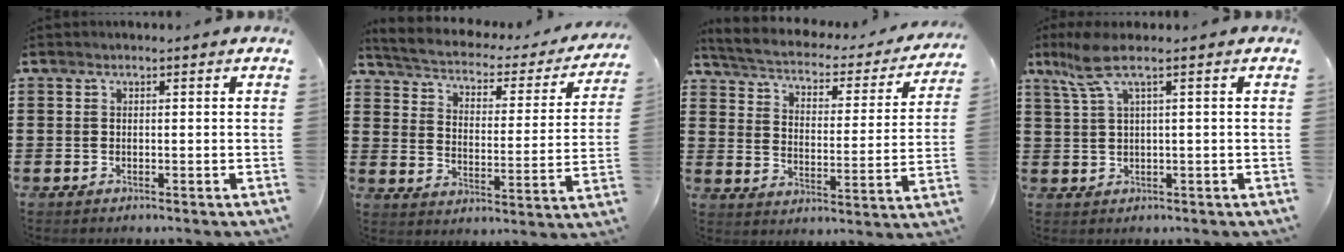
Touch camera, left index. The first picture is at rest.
{"total": 2.4, "force": [2.0, 0.9, 1.0], "torque": [-0.036, -0.020, 0.024]}
{"total": 2.4, "force": [2.0, 0.8, 1.1], "torque": [-0.038, -0.023, 0.025]}
{"total": 4.8, "force": [1.7, 0.5, 4.4], "torque": [-0.105, -0.003, 0.024]}